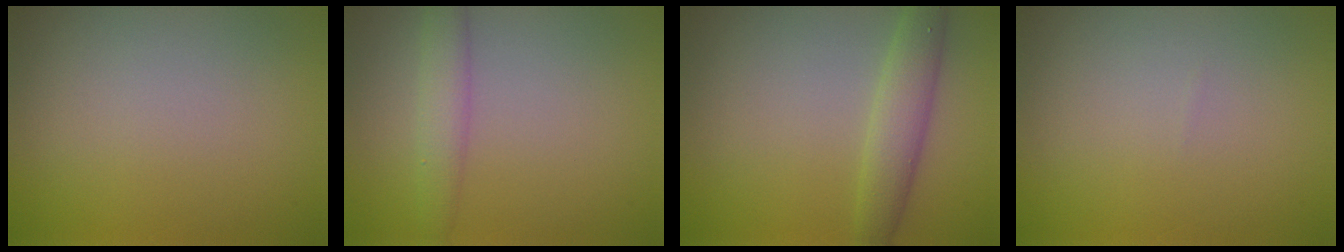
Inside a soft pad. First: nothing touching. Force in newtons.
{"total": 2.6, "press": 2.6, "slide": 0.0}
{"total": 3.1, "press": 3.1, "slide": 0.2}
{"total": 0.0}